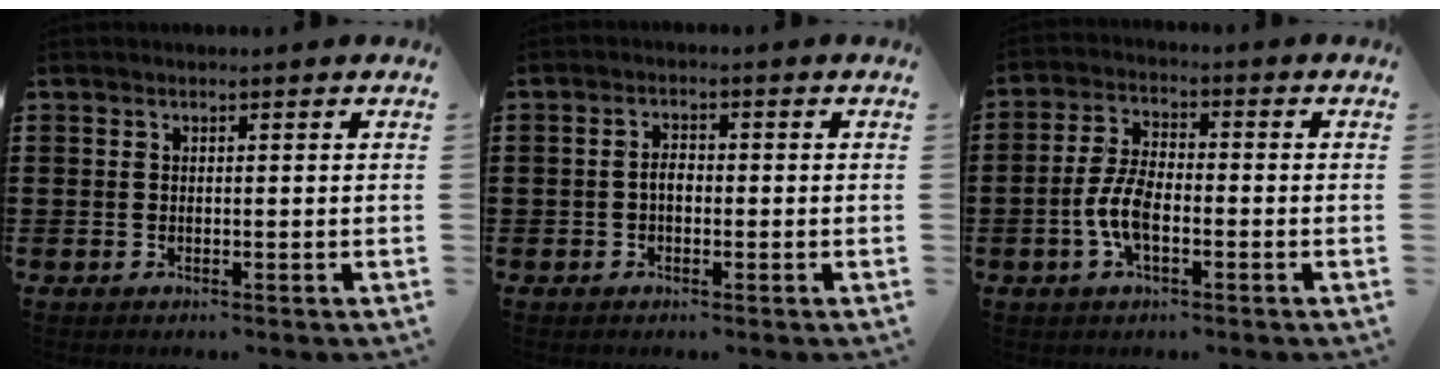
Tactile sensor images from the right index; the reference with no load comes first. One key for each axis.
{"total": 2.0, "fx": -0.3, "fy": 1.0, "fz": 1.7, "tx": -0.032, "ty": 0.002, "tz": -0.005}
{"total": 6.6, "fx": -2.0, "fy": 3.0, "fz": 5.5, "tx": -0.134, "ty": -0.003, "tz": -0.045}